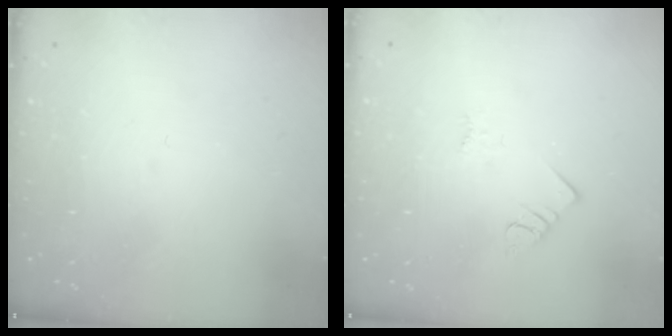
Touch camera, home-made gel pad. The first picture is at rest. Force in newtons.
{"total": 2.0, "press": 2.0, "slide": 0.4}